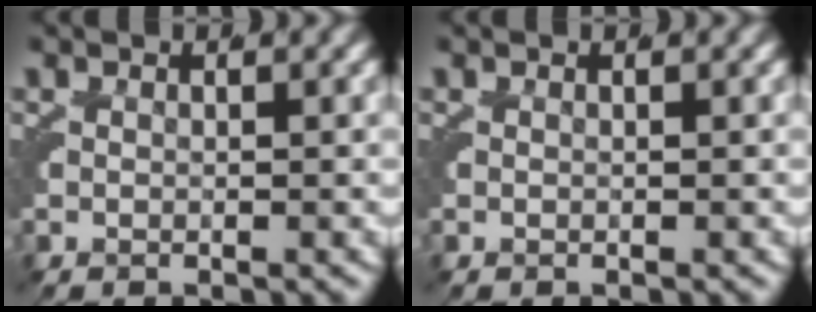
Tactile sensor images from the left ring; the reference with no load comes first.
{"total": 0.0}